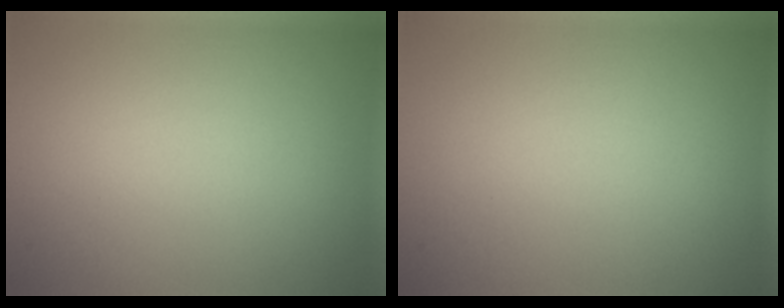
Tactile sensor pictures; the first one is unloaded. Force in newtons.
{"total": 0.0}